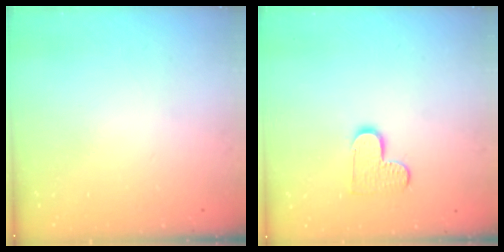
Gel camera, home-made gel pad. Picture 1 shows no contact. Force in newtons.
{"total": 8.2, "press": 8.1, "slide": 0.2}